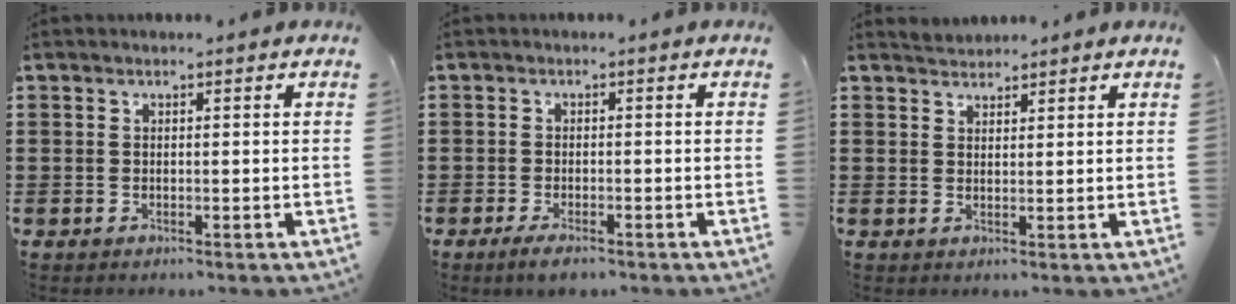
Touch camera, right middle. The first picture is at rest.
{"total": 2.0, "force": [-1.6, 0.3, 1.2], "torque": [-0.029, -0.003, -0.031]}
{"total": 1.8, "force": [1.8, 0.4, -0.1], "torque": [-0.003, 0.006, 0.036]}